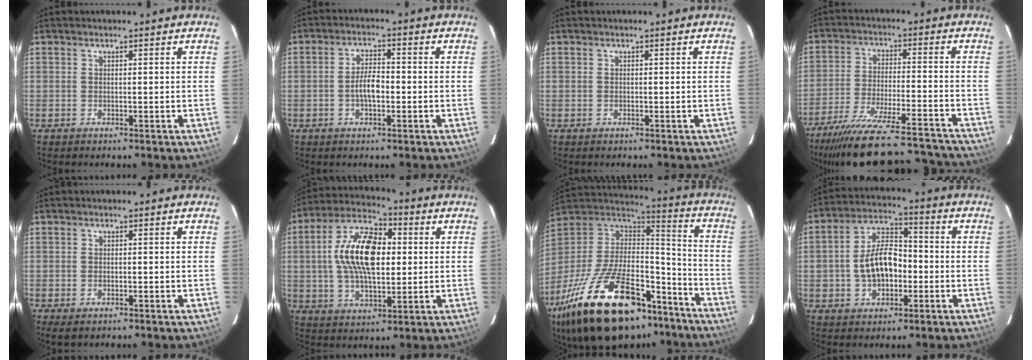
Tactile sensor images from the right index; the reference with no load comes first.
{"total": 4.6, "force": [-1.2, 2.0, 4.0], "torque": [-0.076, 0.007, -0.020]}
{"total": 0.0}
{"total": 27.5, "force": [-24.7, 4.4, 11.3], "torque": [-0.210, -0.044, -0.361]}
{"total": 2.7, "force": [-1.7, 1.2, 1.6], "torque": [-0.036, -0.009, -0.030]}
{"total": 15.9, "force": [1.6, 8.2, 13.6], "torque": [-0.256, 0.022, 0.022]}
{"total": 34.5, "force": [-22.5, 14.9, 21.6], "torque": [-0.411, -0.009, -0.344]}
{"total": 10.8, "force": [-1.9, 6.7, 8.3], "torque": [-0.159, 0.023, -0.026]}